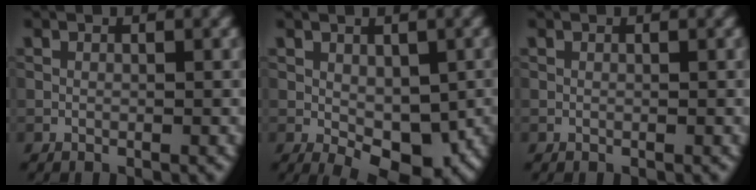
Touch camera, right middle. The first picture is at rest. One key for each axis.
{"total": 5.8, "fx": -1.4, "fy": 3.2, "fz": 4.7, "tx": -0.074, "ty": -0.012, "tz": -0.014}
{"total": 0.0}